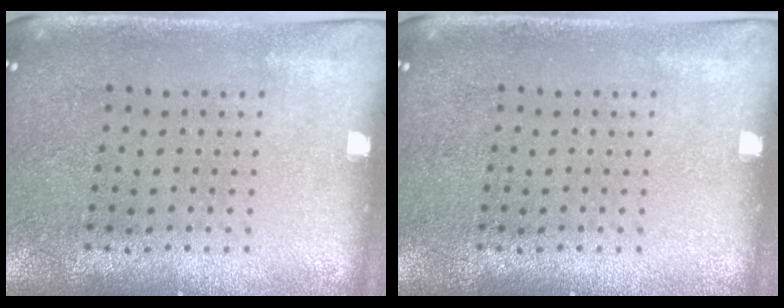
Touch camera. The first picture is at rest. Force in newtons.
{"total": 0.0}